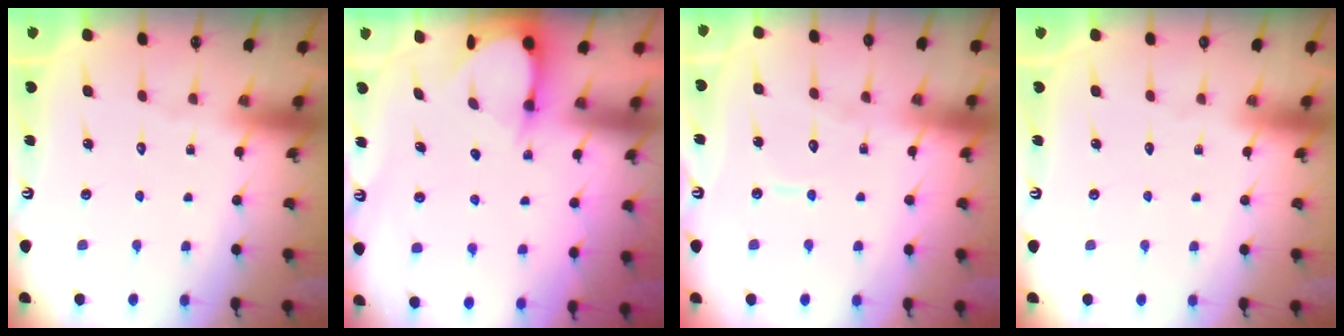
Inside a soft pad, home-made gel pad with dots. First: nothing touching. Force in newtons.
{"total": 3.6, "press": 3.5, "slide": 0.3}
{"total": 5.7, "press": 5.6, "slide": 0.6}
{"total": 0.0}